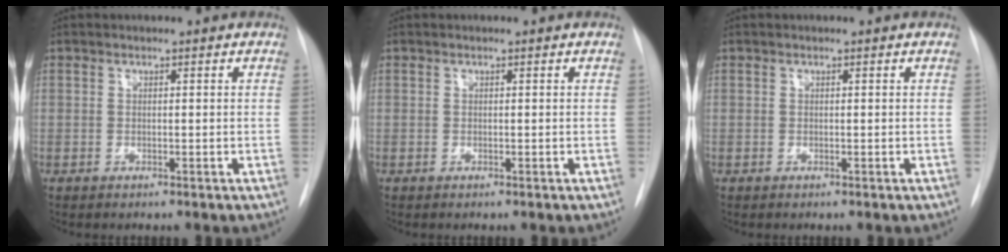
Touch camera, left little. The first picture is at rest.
{"total": 0.0}
{"total": 0.0}